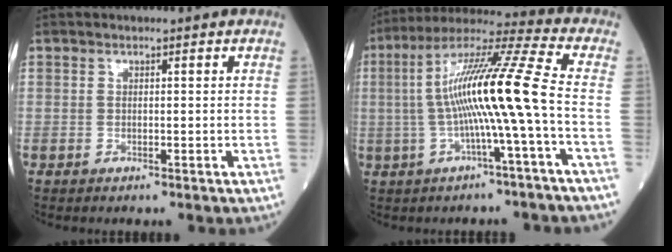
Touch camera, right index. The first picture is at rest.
{"total": 14.4, "force": [-1.2, -1.3, 14.3], "torque": [-0.260, 0.027, -0.030]}